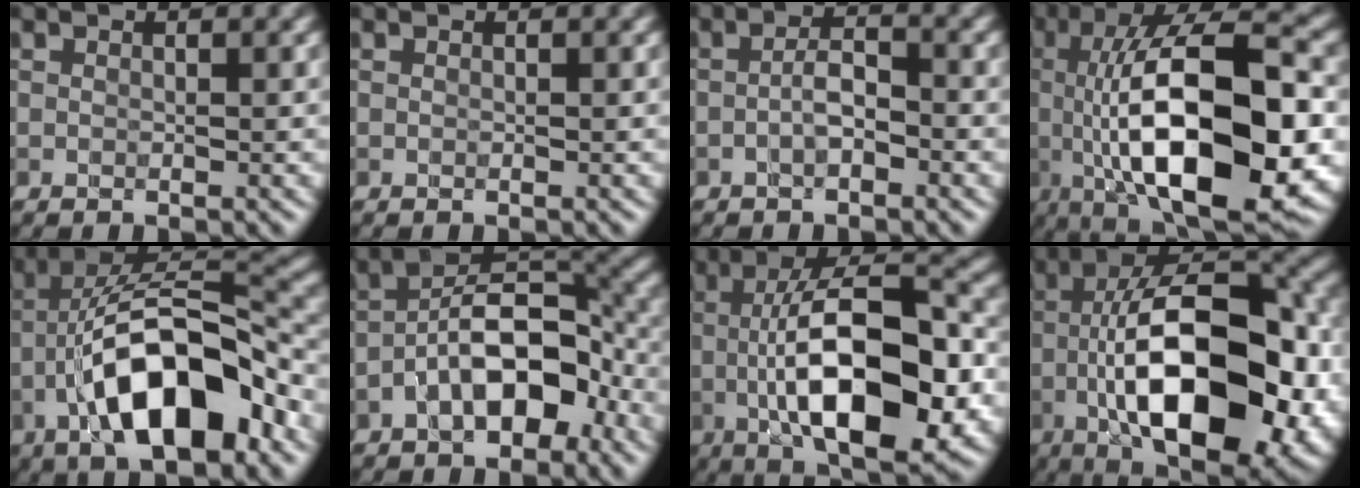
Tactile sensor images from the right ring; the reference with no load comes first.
{"total": 0.0}
{"total": 1.9, "force": [-1.1, 0.7, 1.5], "torque": [-0.031, 0.005, -0.023]}
{"total": 17.0, "force": [-2.1, 6.6, 15.6], "torque": [-0.249, 0.012, -0.026]}
{"total": 12.2, "force": [-5.4, 4.6, 10.0], "torque": [-0.168, 0.021, -0.090]}
{"total": 8.3, "force": [-3.4, 4.1, 6.3], "torque": [-0.096, 0.021, -0.065]}
{"total": 14.0, "force": [-2.5, 5.0, 12.8], "torque": [-0.203, 0.000, -0.044]}
{"total": 16.9, "force": [-4.7, 7.1, 14.6], "torque": [-0.213, 0.023, -0.072]}